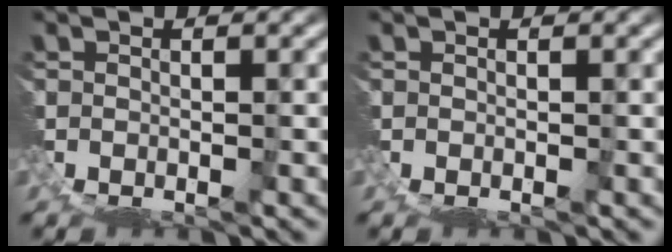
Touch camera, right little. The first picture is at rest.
{"total": 0.0}